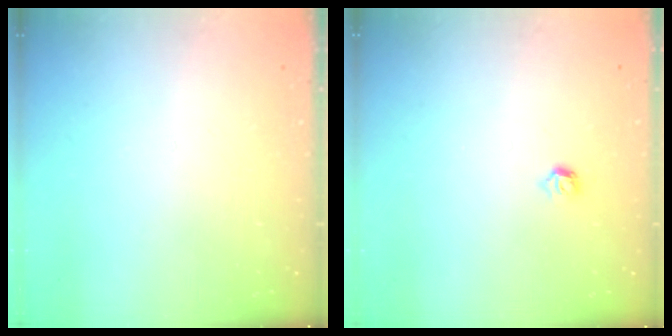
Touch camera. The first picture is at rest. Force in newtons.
{"total": 4.0, "press": 3.9, "slide": 0.7}